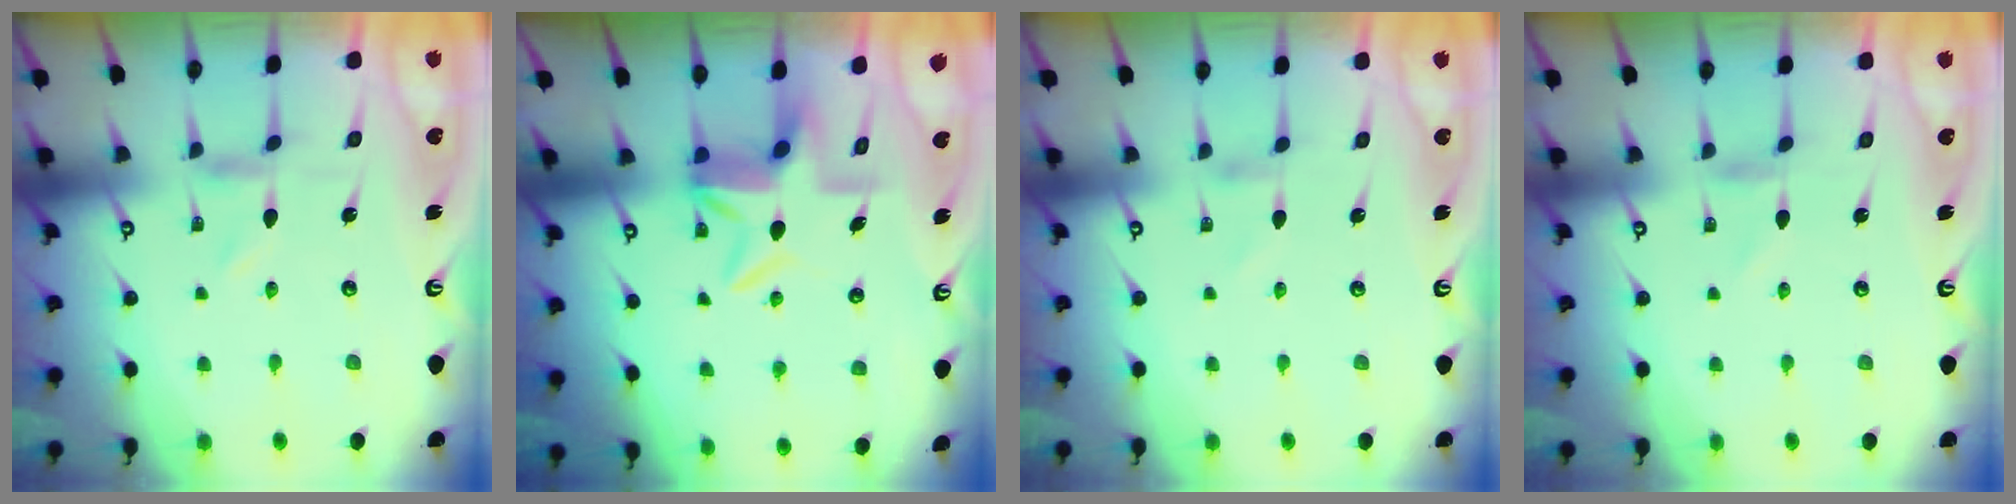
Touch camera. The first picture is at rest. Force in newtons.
{"total": 6.6, "press": 6.2, "slide": 2.3}
{"total": 0.9, "press": 0.8, "slide": 0.1}
{"total": 0.9, "press": 0.9, "slide": 0.1}